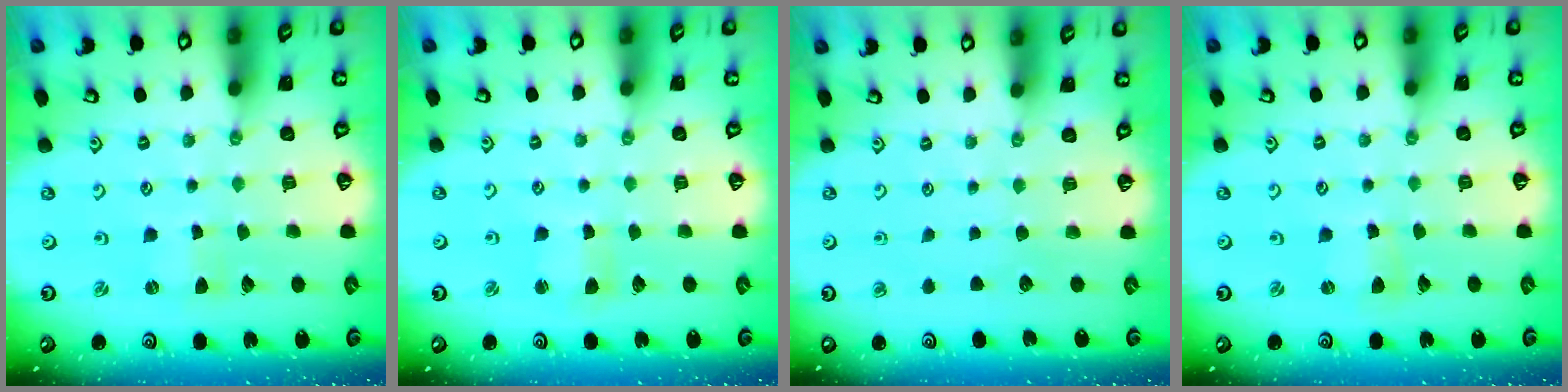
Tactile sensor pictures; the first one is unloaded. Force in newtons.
{"total": 2.7, "press": 2.7, "slide": 0.3}
{"total": 0.0}
{"total": 2.6, "press": 2.6, "slide": 0.1}